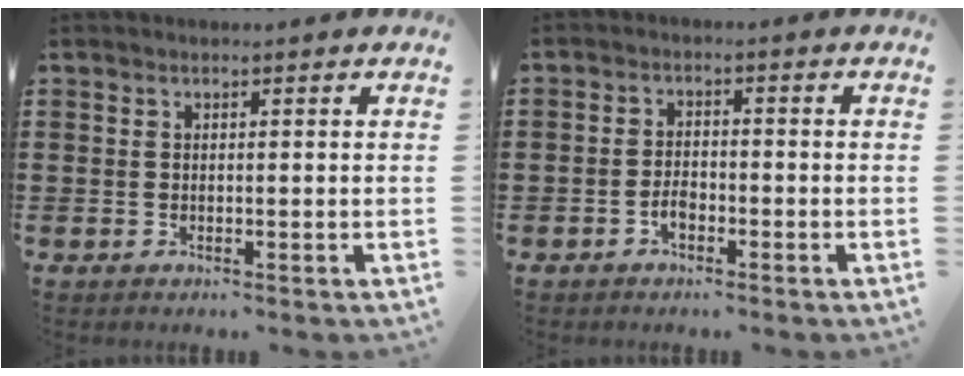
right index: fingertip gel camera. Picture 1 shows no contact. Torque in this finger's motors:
{"motor_torque": [1.14, 0.46, 0.08, -0.09]}